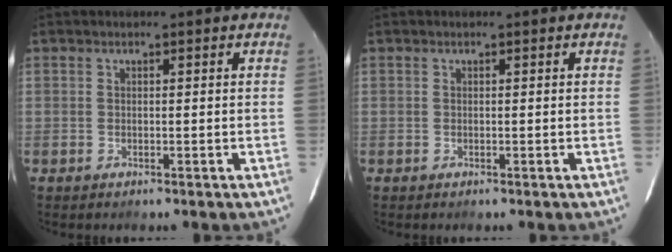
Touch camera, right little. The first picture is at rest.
{"total": 0.0}